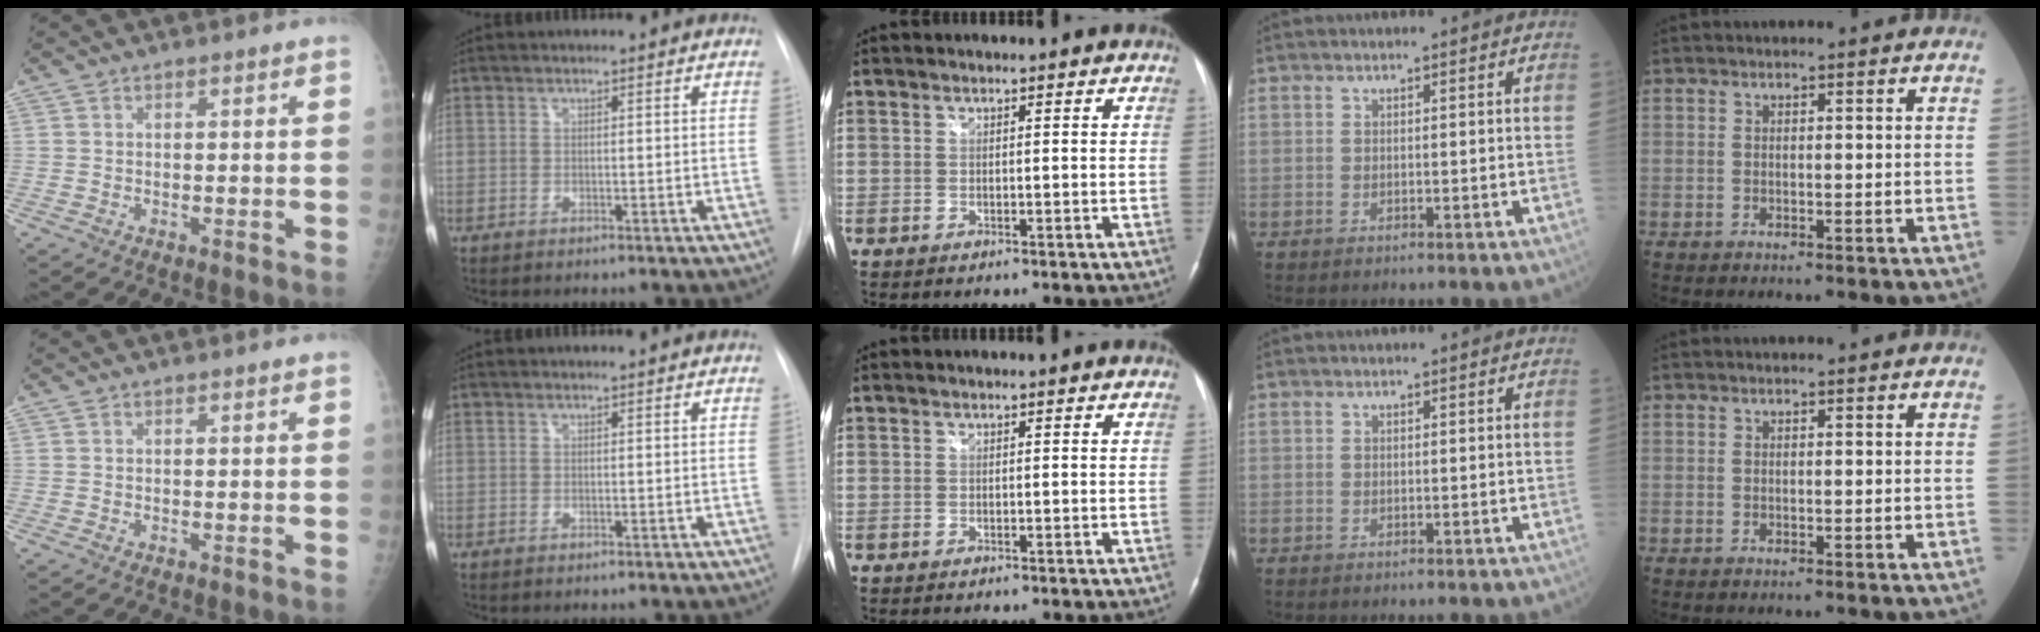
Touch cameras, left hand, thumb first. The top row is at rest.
{}